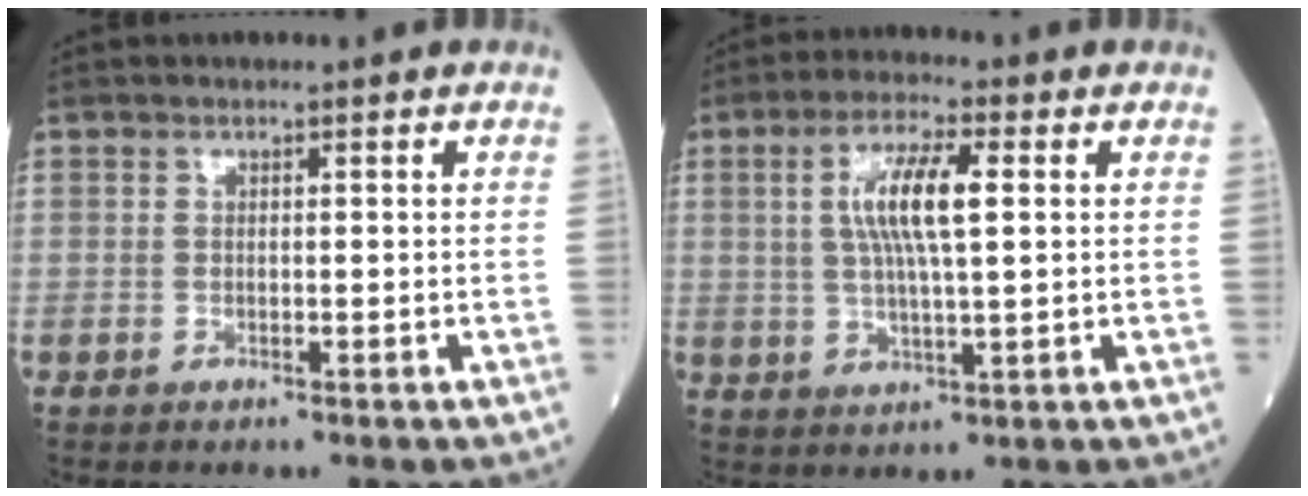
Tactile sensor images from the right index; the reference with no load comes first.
{"total": 8.6, "force": [1.8, 1.3, 8.3], "torque": [-0.167, 0.007, 0.037]}